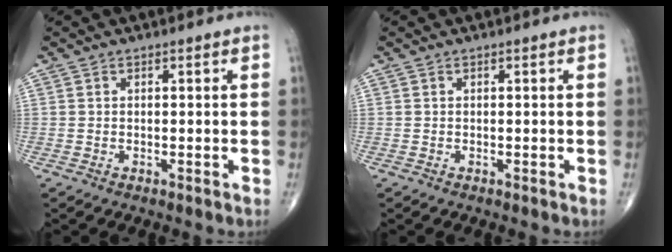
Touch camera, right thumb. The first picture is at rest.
{"total": 0.0}